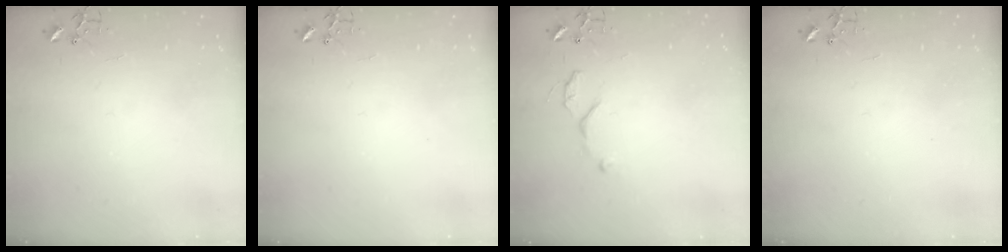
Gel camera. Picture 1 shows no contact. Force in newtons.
{"total": 0.0}
{"total": 5.5, "press": 5.5, "slide": 0.7}
{"total": 0.0}